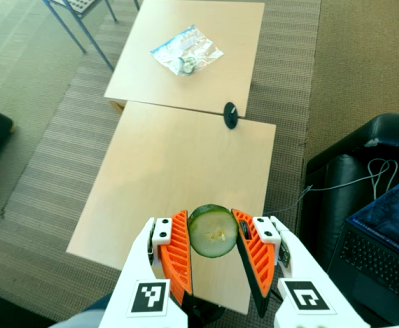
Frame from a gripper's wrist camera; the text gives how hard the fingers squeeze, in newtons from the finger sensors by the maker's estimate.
{"total": 10.5, "left": 10.1, "right": 10.9}